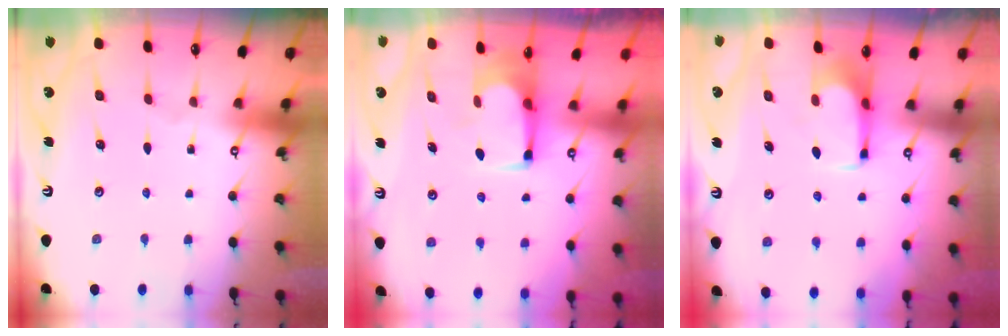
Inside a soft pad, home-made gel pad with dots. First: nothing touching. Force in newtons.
{"total": 2.5, "press": 2.5, "slide": 0.1}
{"total": 1.6, "press": 1.5, "slide": 0.4}